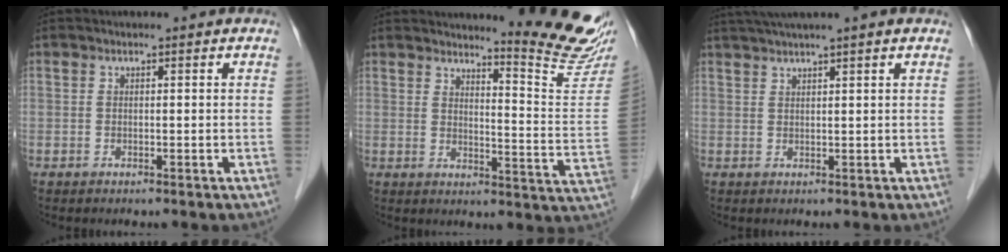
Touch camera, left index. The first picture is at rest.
{"total": 13.7, "force": [12.9, -0.7, 4.8], "torque": [-0.059, -0.103, 0.144]}
{"total": 6.9, "force": [5.4, -0.8, 4.1], "torque": [-0.068, 0.038, 0.086]}